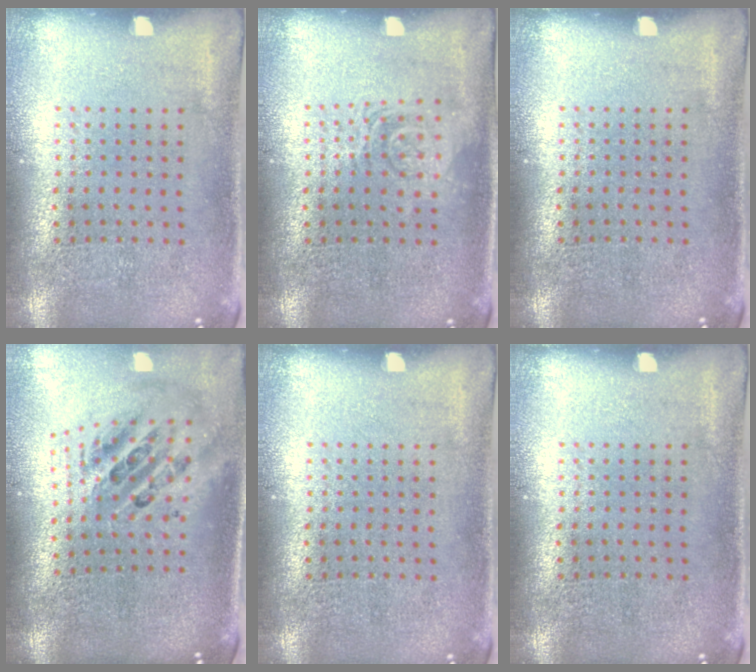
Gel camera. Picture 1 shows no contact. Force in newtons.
{"total": 1.2, "press": 1.2, "slide": 0.2}
{"total": 0.0}
{"total": 2.4, "press": 1.7, "slide": 1.6}
{"total": 0.0}
{"total": 0.0}